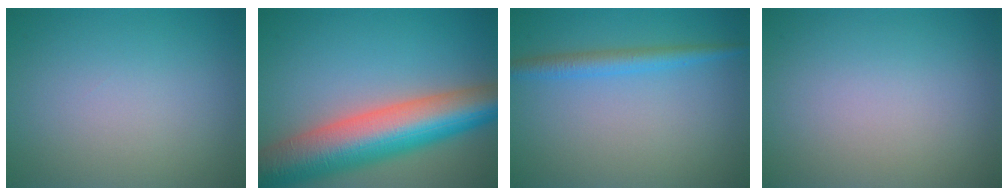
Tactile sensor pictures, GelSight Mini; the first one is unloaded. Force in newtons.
{"total": 11.8, "press": 11.7, "slide": 0.4}
{"total": 2.4, "press": 2.4, "slide": 0.1}
{"total": 0.0}